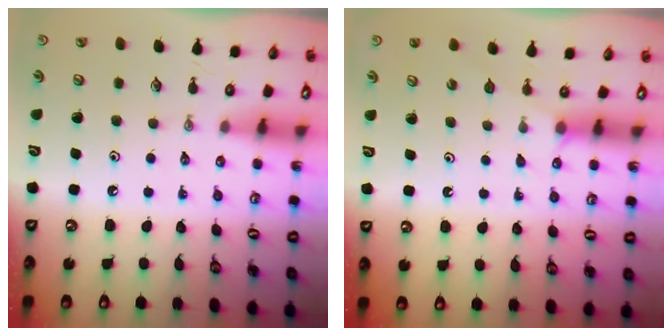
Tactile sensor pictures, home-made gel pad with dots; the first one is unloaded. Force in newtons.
{"total": 2.5, "press": 2.5, "slide": 0.3}